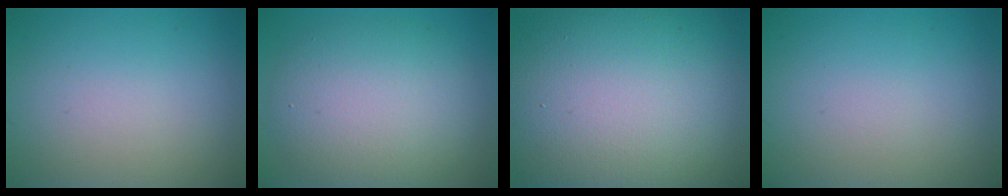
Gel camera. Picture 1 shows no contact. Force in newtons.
{"total": 7.5, "press": 7.5, "slide": 0.4}
{"total": 18.1, "press": 18.1, "slide": 0.8}
{"total": 0.0}